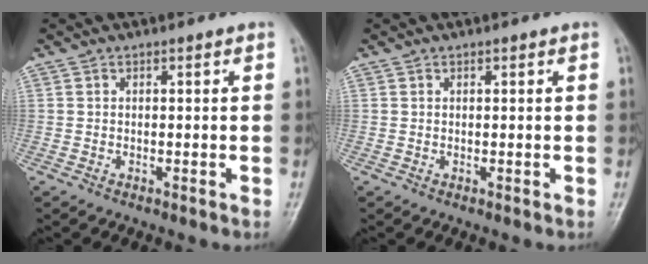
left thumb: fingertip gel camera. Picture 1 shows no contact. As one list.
[{"total": 0.0}]